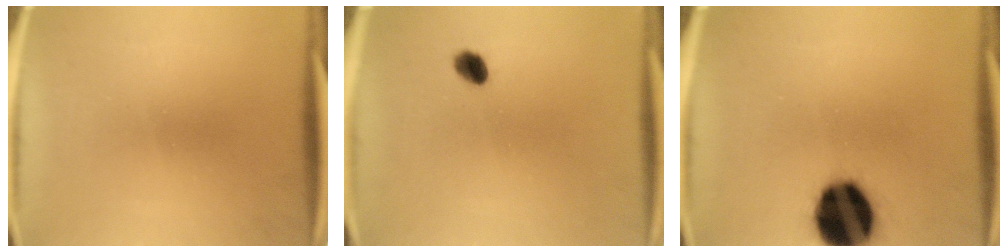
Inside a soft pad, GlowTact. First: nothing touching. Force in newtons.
{"total": 2.8}
{"total": 19.5}